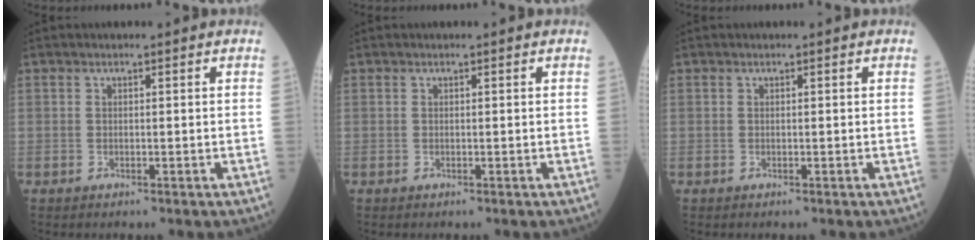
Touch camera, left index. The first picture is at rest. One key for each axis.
{"total": 0.0}
{"total": 0.0}